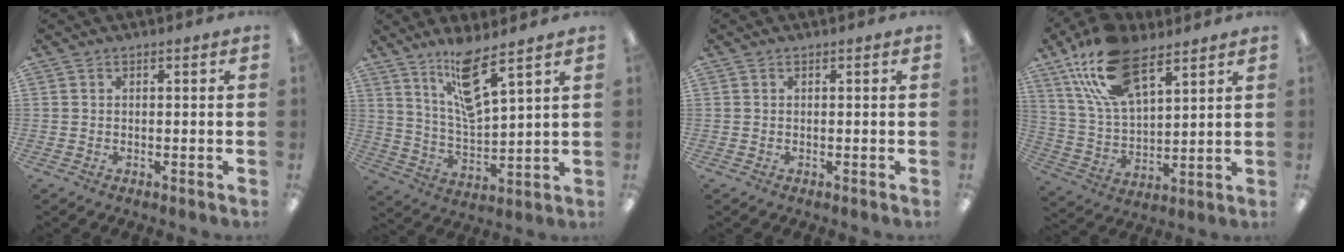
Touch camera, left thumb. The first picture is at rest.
{"total": 12.3, "force": [8.9, 2.6, 8.1], "torque": [-0.149, -0.038, 0.152]}
{"total": 0.0}
{"total": 19.2, "force": [11.5, 9.1, 12.4], "torque": [-0.253, -0.034, 0.203]}